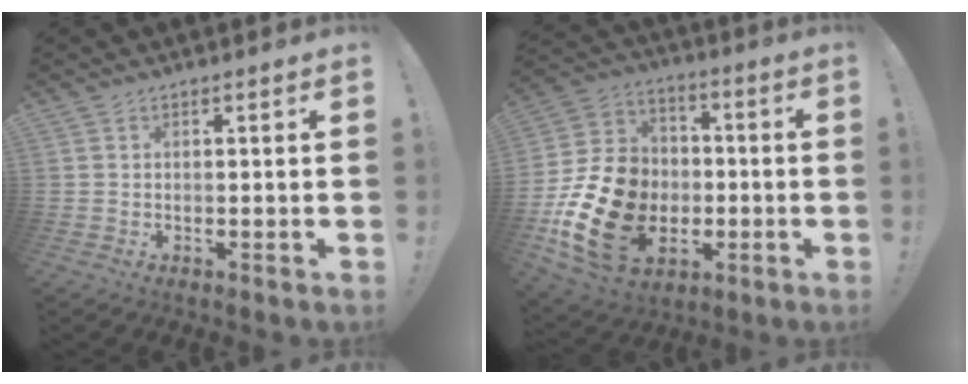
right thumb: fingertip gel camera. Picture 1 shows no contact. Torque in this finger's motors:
{"motor_torque": [0.16, 1.04, 1.58, -1.18, 0.55]}